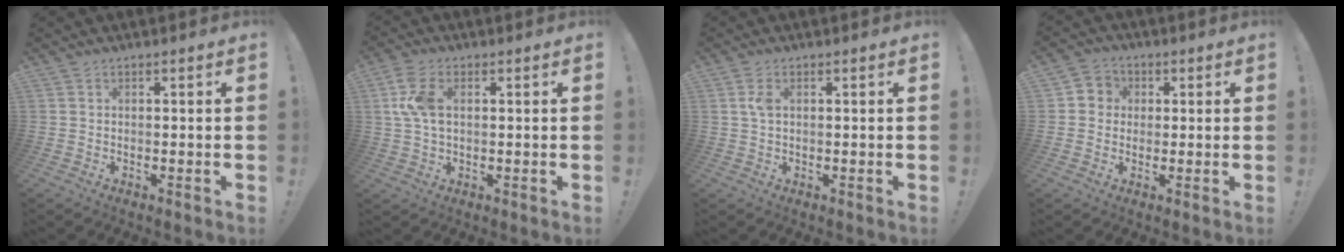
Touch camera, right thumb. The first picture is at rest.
{"total": 8.1, "force": [1.5, 4.9, 6.3], "torque": [-0.136, 0.006, 0.029]}
{"total": 2.7, "force": [0.7, 1.4, 2.2], "torque": [-0.045, 0.006, 0.011]}
{"total": 4.7, "force": [-0.4, 4.5, 1.3], "torque": [-0.023, 0.012, -0.006]}